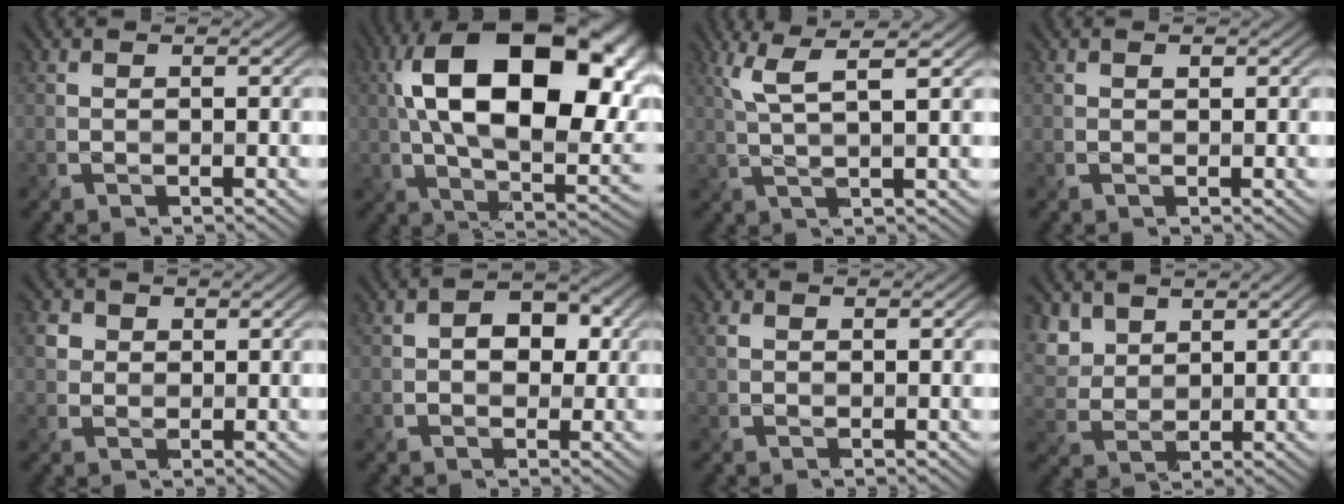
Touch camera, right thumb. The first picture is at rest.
{"total": 21.3, "force": [4.8, 11.4, 17.3], "torque": [-0.299, 0.024, 0.079]}
{"total": 5.3, "force": [2.4, 0.9, 4.7], "torque": [-0.098, 0.010, 0.055]}
{"total": 0.0}
{"total": 2.2, "force": [0.7, 2.0, 0.5], "torque": [-0.021, 0.001, 0.014]}
{"total": 4.0, "force": [0.2, 3.2, 2.3], "torque": [-0.034, 0.001, -0.006]}
{"total": 1.0, "force": [0.3, 0.7, 0.6], "torque": [-0.019, -0.002, 0.008]}
{"total": 5.0, "force": [3.4, 3.1, 2.0], "torque": [-0.067, 0.000, 0.078]}